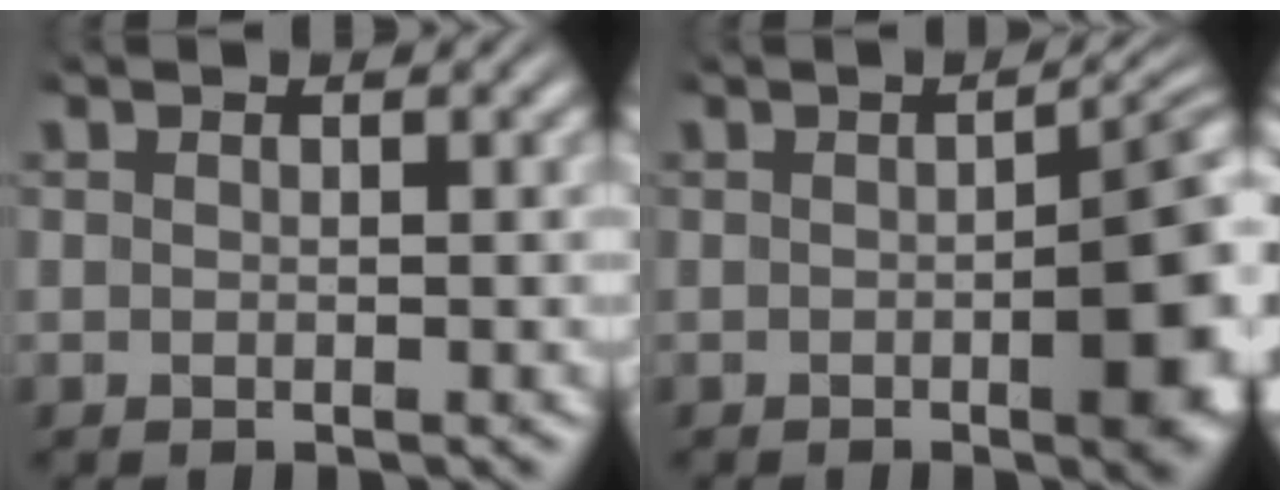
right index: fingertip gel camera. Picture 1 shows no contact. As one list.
[{"total": 7.7, "force": [-1.1, 2.8, 7.1], "torque": [-0.064, 0.008, -0.025]}]